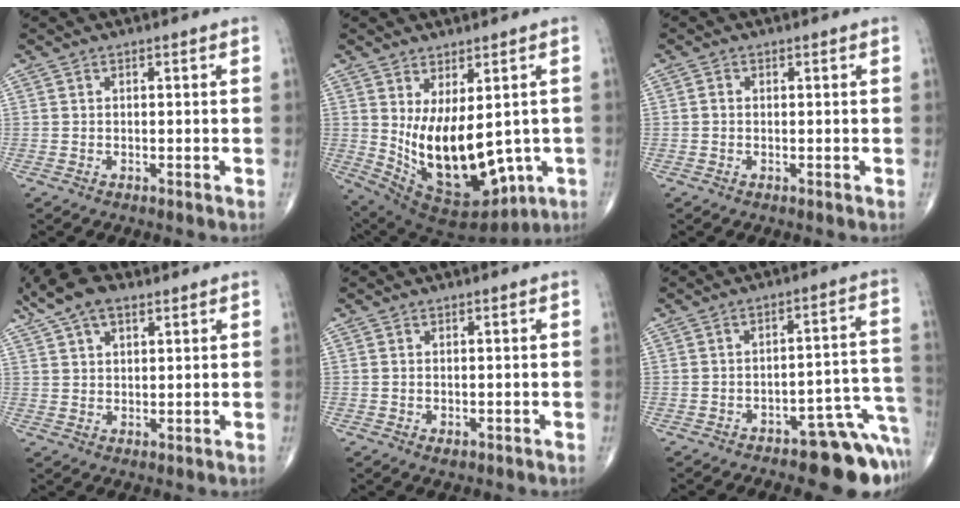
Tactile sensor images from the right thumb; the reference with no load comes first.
{"total": 17.6, "force": [-0.8, 9.4, 14.8], "torque": [-0.230, -0.020, 0.025]}
{"total": 0.8, "force": [-0.1, 0.6, 0.4], "torque": [-0.006, 0.001, -0.005]}
{"total": 9.6, "force": [5.8, 4.8, 6.0], "torque": [-0.103, 0.003, 0.105]}
{"total": 1.1, "force": [-0.2, 0.7, 0.8], "torque": [-0.014, -0.004, -0.001]}
{"total": 12.9, "force": [-8.3, 5.2, 8.5], "torque": [-0.041, 0.085, -0.106]}